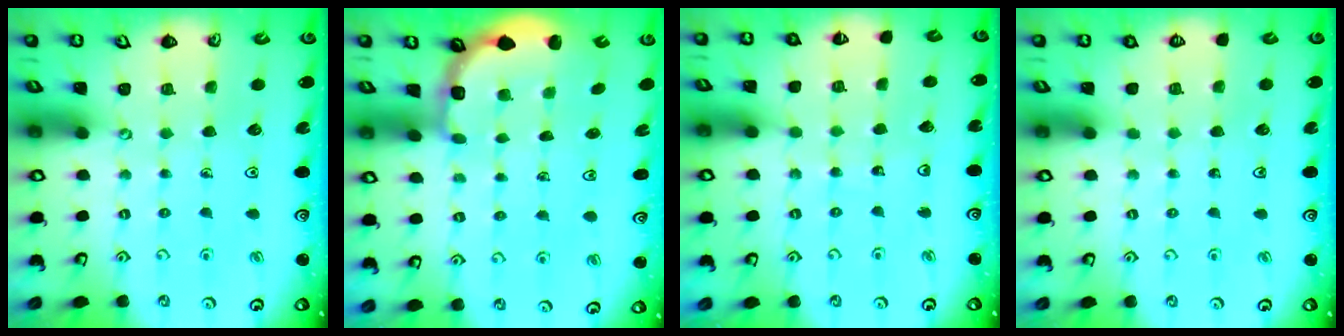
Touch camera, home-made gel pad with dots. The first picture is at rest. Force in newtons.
{"total": 2.7, "press": 2.4, "slide": 1.4}
{"total": 3.6, "press": 3.5, "slide": 0.4}
{"total": 0.0}